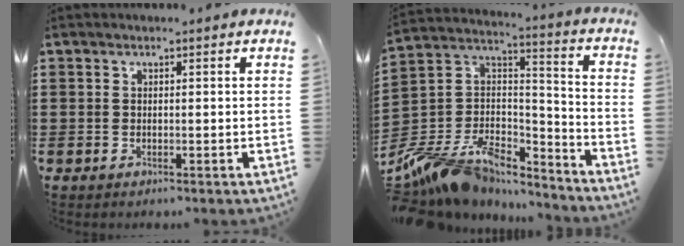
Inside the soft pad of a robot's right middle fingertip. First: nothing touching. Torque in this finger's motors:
{"motor_torque": [2.14, 0.00, 1.05, 0.21]}